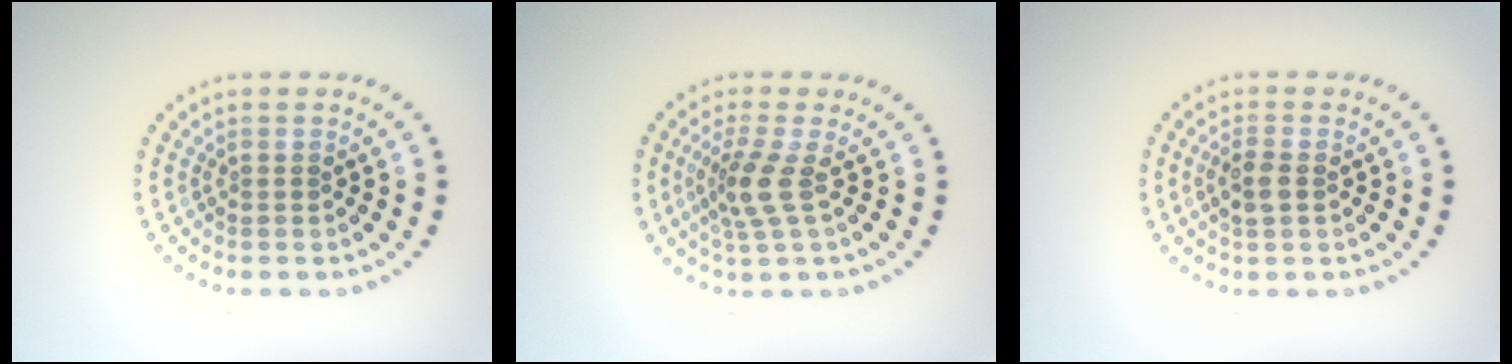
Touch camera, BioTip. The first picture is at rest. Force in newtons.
{"total": 2.8, "press": 2.0, "slide": 2.0}
{"total": 1.9, "press": 1.9, "slide": 0.4}